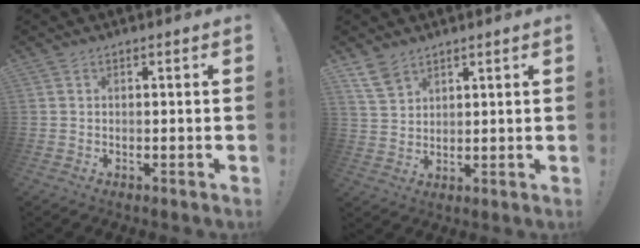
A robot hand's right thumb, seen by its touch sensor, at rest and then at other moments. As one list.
[{"total": 6.7, "force": [5.1, 3.6, 2.3], "torque": [-0.039, -0.028, 0.100]}]